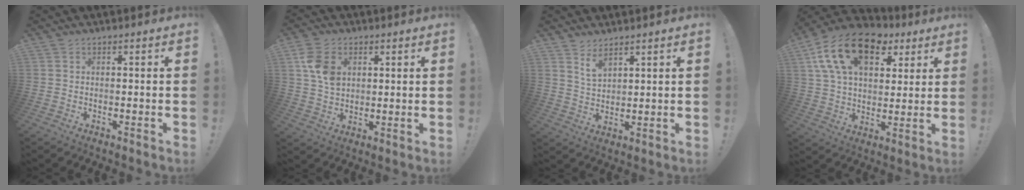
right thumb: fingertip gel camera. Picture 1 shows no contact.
{"total": 9.3, "force": [2.8, 6.6, 5.9], "torque": [-0.098, -0.003, 0.055]}
{"total": 5.2, "force": [4.1, 1.8, 2.6], "torque": [-0.041, -0.026, 0.072]}
{"total": 20.0, "force": [9.3, 12.0, 13.0], "torque": [-0.209, -0.035, 0.167]}